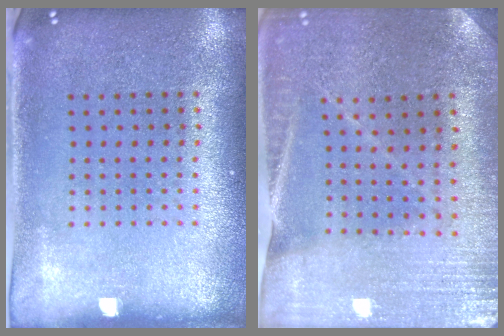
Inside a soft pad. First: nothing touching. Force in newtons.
{"total": 0.9, "press": 0.9, "slide": 0.1}